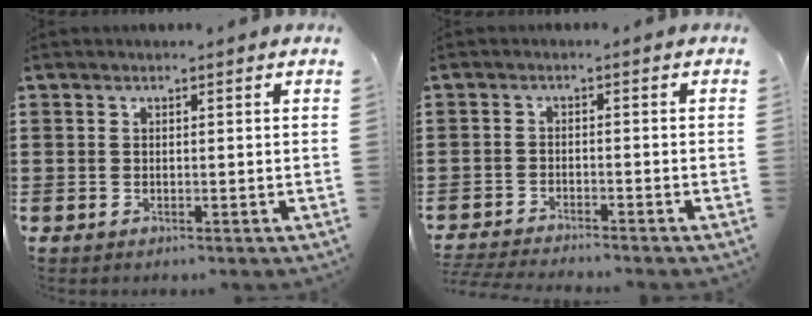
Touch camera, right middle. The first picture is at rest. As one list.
[{"total": 2.7, "force": [-2.7, -0.2, 0.2], "torque": [-0.014, -0.006, -0.058]}]